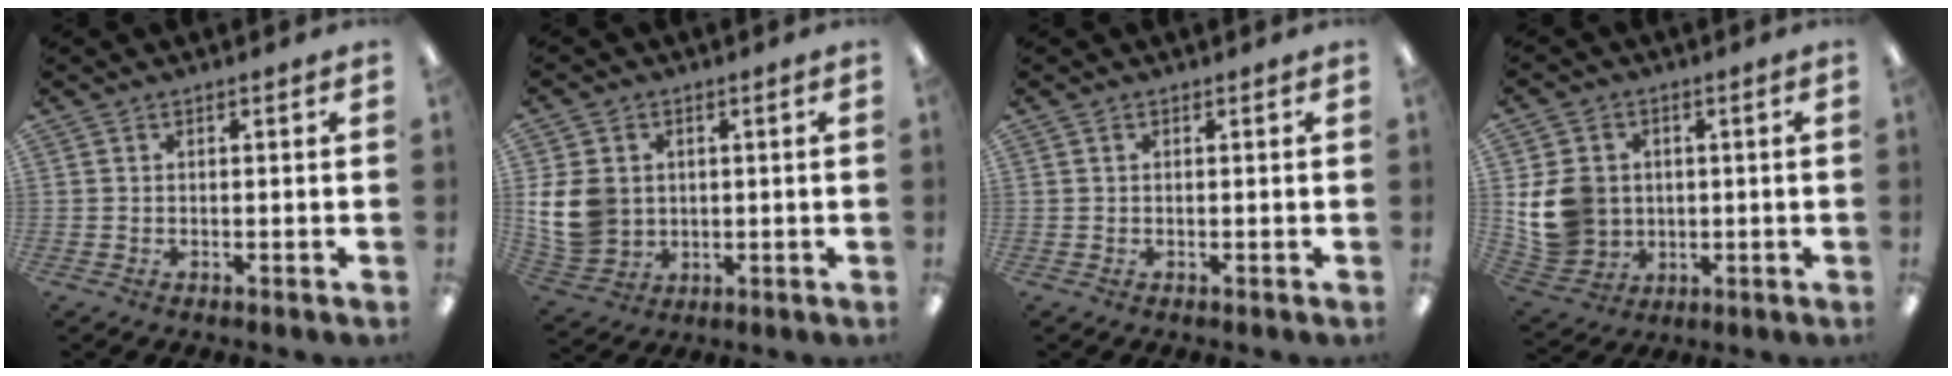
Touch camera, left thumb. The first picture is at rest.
{"total": 11.1, "force": [1.4, 9.4, 5.8], "torque": [-0.131, 0.012, 0.032]}
{"total": 0.0}
{"total": 11.2, "force": [0.8, 10.1, 4.8], "torque": [-0.114, 0.009, 0.023]}